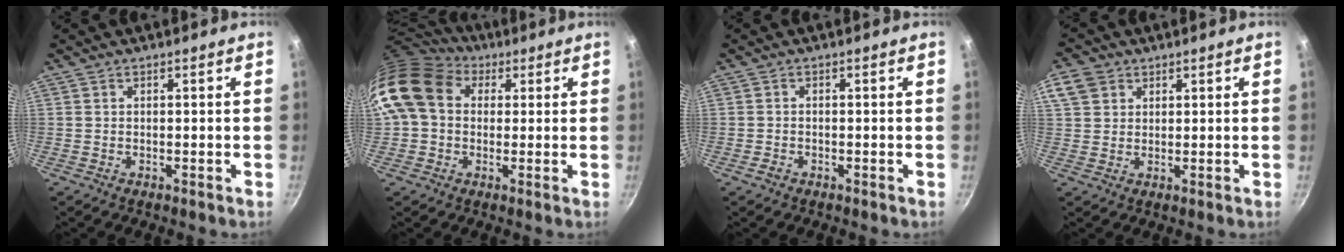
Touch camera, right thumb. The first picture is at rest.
{"total": 14.1, "force": [3.3, 11.0, 8.0], "torque": [-0.135, 0.021, 0.043]}
{"total": 1.3, "force": [-0.8, 0.9, 0.5], "torque": [-0.012, 0.009, -0.017]}
{"total": 6.6, "force": [2.9, 5.2, 2.8], "torque": [-0.043, 0.002, 0.050]}